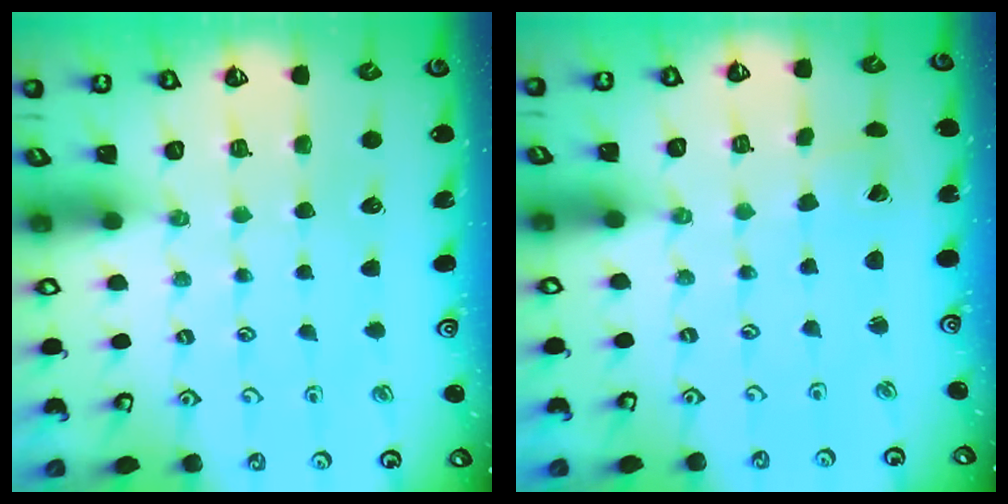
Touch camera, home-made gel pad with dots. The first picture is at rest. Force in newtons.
{"total": 1.0, "press": 1.0, "slide": 0.1}